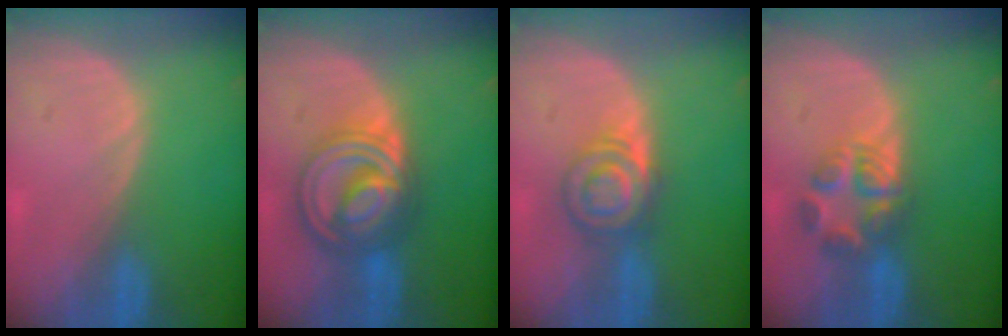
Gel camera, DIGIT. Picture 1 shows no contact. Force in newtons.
{"total": 9.0, "press": 9.0, "slide": 0.7}
{"total": 6.0, "press": 5.5, "slide": 2.2}
{"total": 5.6, "press": 5.5, "slide": 1.0}